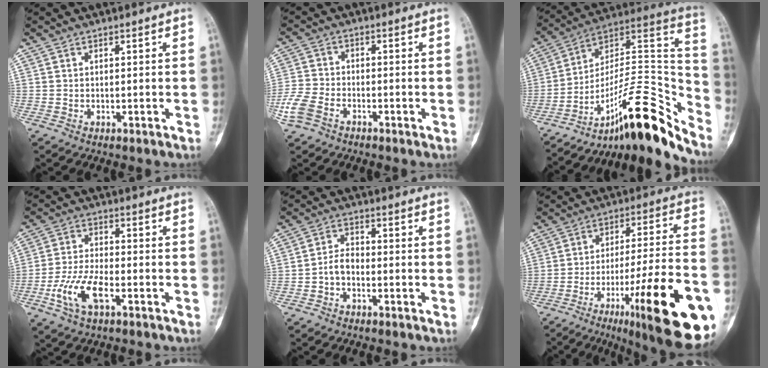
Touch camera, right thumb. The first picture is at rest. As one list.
[{"total": 7.0, "force": [-3.7, 4.5, 3.9], "torque": [-0.091, 0.012, -0.076]}, {"total": 23.1, "force": [-16.6, 5.7, 15.1], "torque": [-0.186, 0.150, -0.265]}, {"total": 9.2, "force": [-3.7, 3.9, 7.4], "torque": [-0.162, 0.014, -0.073]}, {"total": 3.7, "force": [-1.4, 2.3, 2.5], "torque": [-0.040, 0.020, -0.034]}, {"total": 26.2, "force": [-11.1, 4.6, 23.3], "torque": [-0.287, 0.047, -0.158]}]